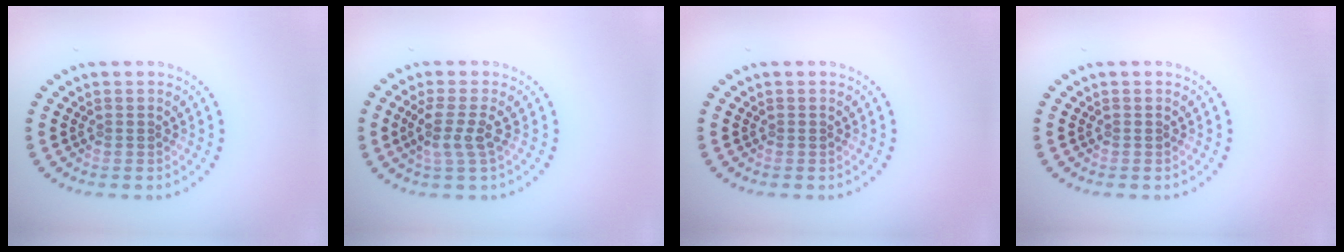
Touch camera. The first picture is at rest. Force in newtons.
{"total": 2.5, "press": 2.0, "slide": 1.6}
{"total": 0.0}
{"total": 0.0}